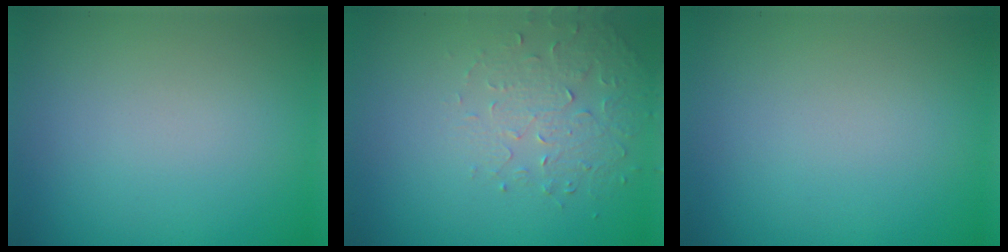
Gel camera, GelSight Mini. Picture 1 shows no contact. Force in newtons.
{"total": 1.9, "press": 1.5, "slide": 1.1}
{"total": 0.0}